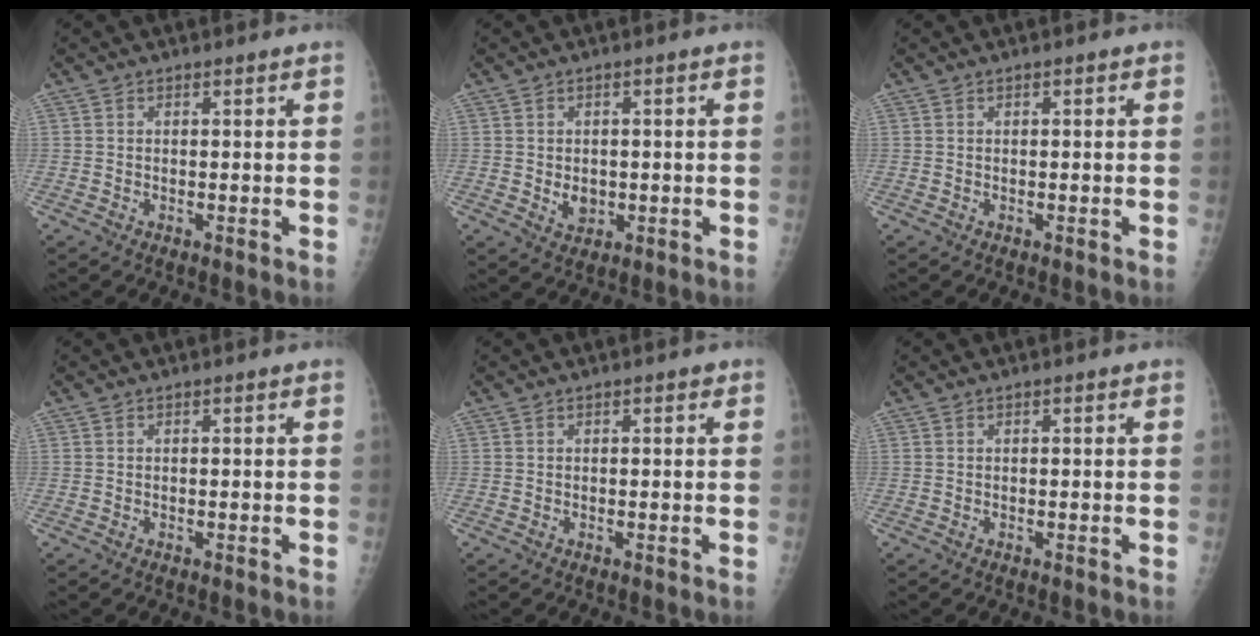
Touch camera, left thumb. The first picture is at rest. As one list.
[{"total": 3.5, "force": [-0.5, 2.8, 2.1], "torque": [-0.015, -0.002, 0.001]}, {"total": 0.5, "force": [0.1, 0.2, 0.4], "torque": [-0.004, 0.002, 0.000]}, {"total": 0.0}, {"total": 0.8, "force": [0.3, 0.4, 0.6], "torque": [-0.004, 0.002, 0.001]}, {"total": 0.5, "force": [0.1, 0.2, 0.4], "torque": [-0.005, 0.002, 0.001]}]